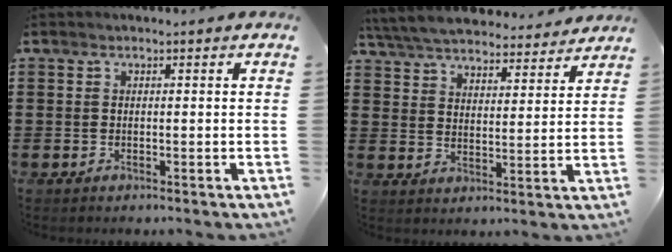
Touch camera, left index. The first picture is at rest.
{"total": 6.2, "force": [6.1, 0.7, 1.2], "torque": [-0.052, -0.033, 0.107]}